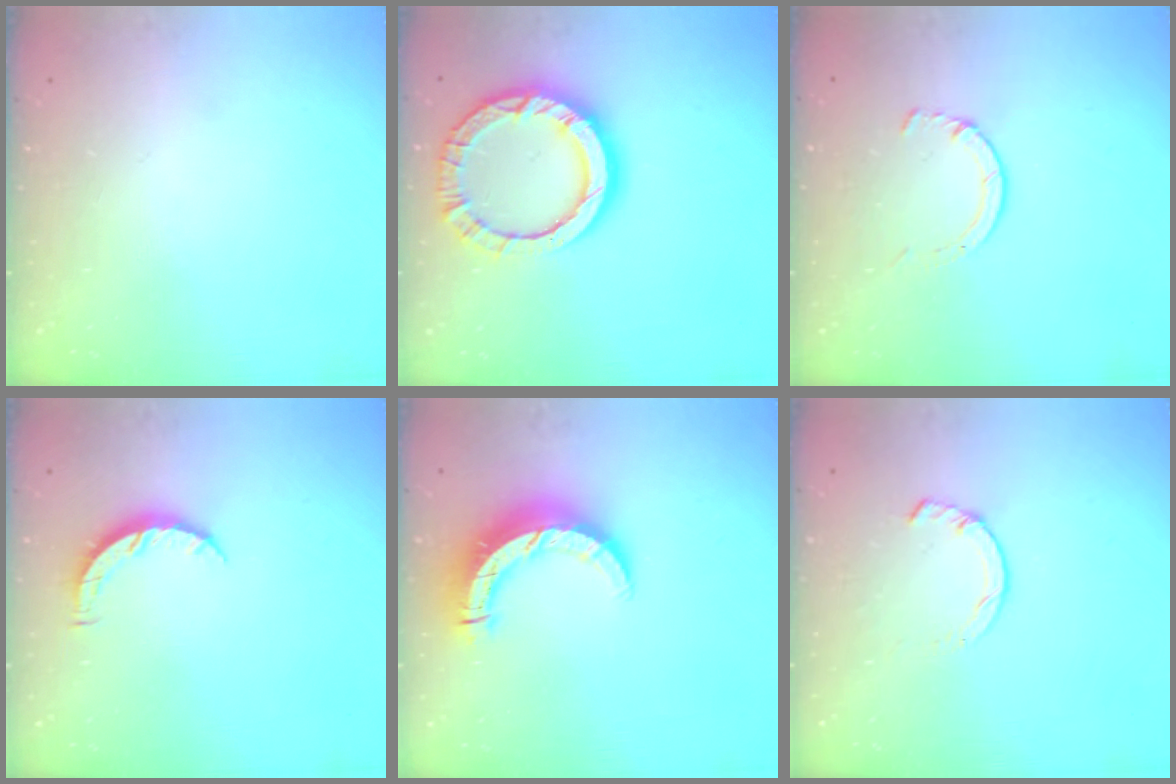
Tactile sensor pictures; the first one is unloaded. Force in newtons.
{"total": 13.7, "press": 13.6, "slide": 1.4}
{"total": 2.8, "press": 2.8, "slide": 0.4}
{"total": 5.2, "press": 5.2, "slide": 0.5}
{"total": 10.6, "press": 10.5, "slide": 1.2}
{"total": 3.0, "press": 3.0, "slide": 0.4}